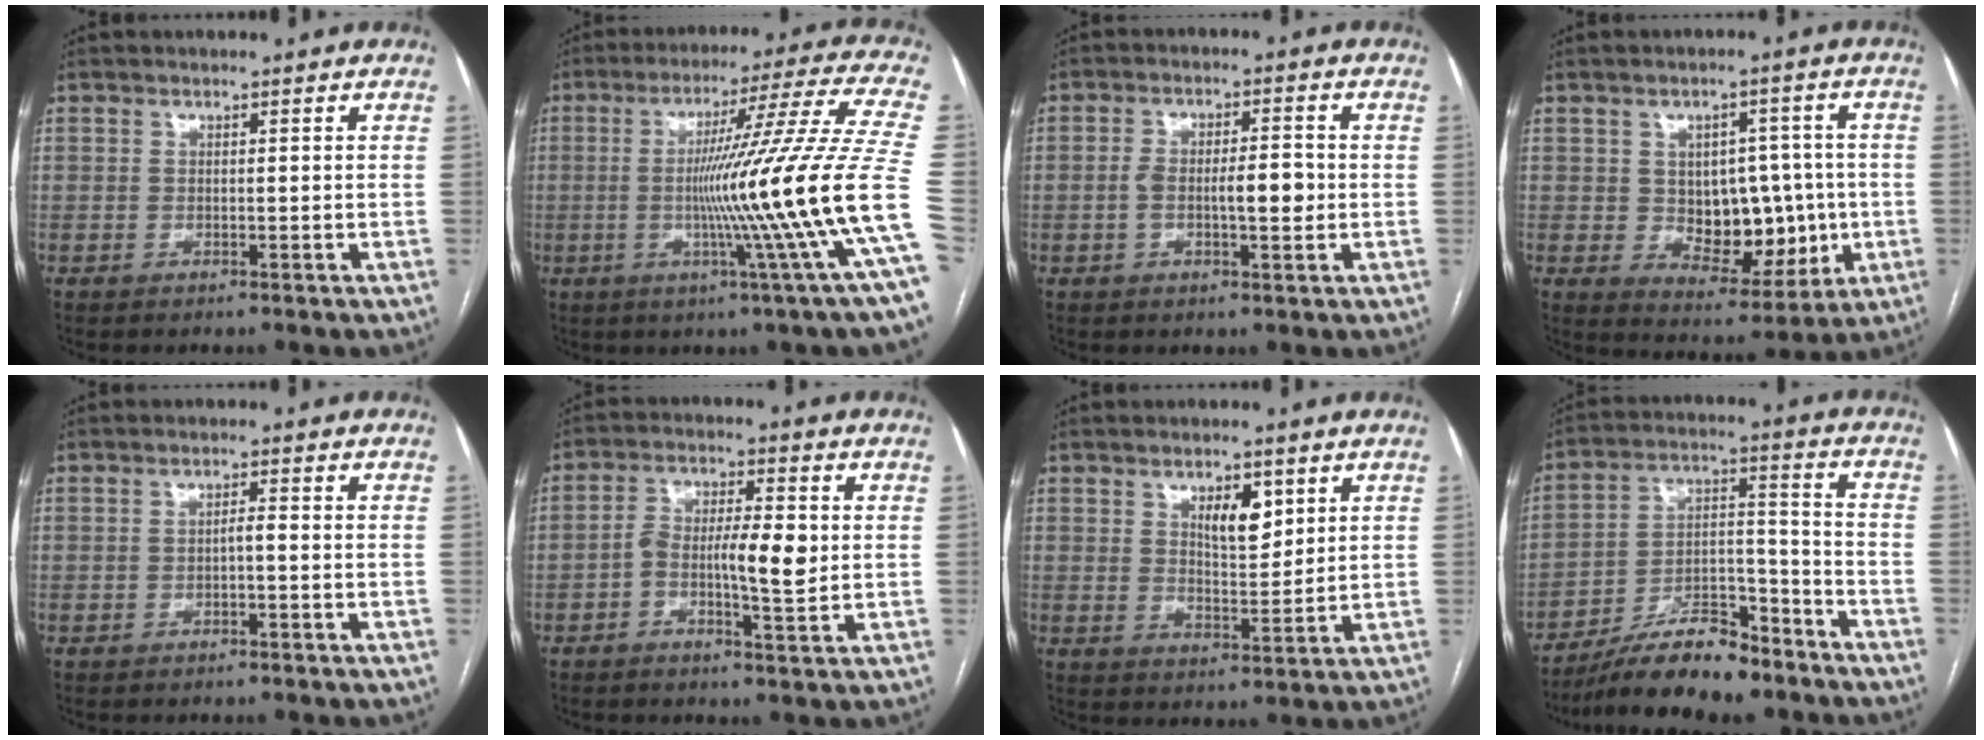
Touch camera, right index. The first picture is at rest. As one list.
[{"total": 23.6, "force": [-3.9, -3.3, 23.0], "torque": [-0.290, -0.017, -0.086]}, {"total": 6.2, "force": [-0.8, 1.8, 5.9], "torque": [-0.105, 0.012, -0.010]}, {"total": 11.0, "force": [-0.5, 6.9, 8.5], "torque": [-0.115, 0.019, 0.009]}, {"total": 0.6, "force": [-0.3, 0.0, 0.6], "torque": [-0.009, 0.002, -0.004]}, {"total": 7.2, "force": [-0.8, 1.9, 6.9], "torque": [-0.125, 0.012, -0.014]}, {"total": 5.7, "force": [2.7, 2.3, 4.5], "torque": [-0.075, -0.003, 0.049]}, {"total": 14.1, "force": [-11.6, 3.2, 7.3], "torque": [-0.122, 0.020, -0.201]}]